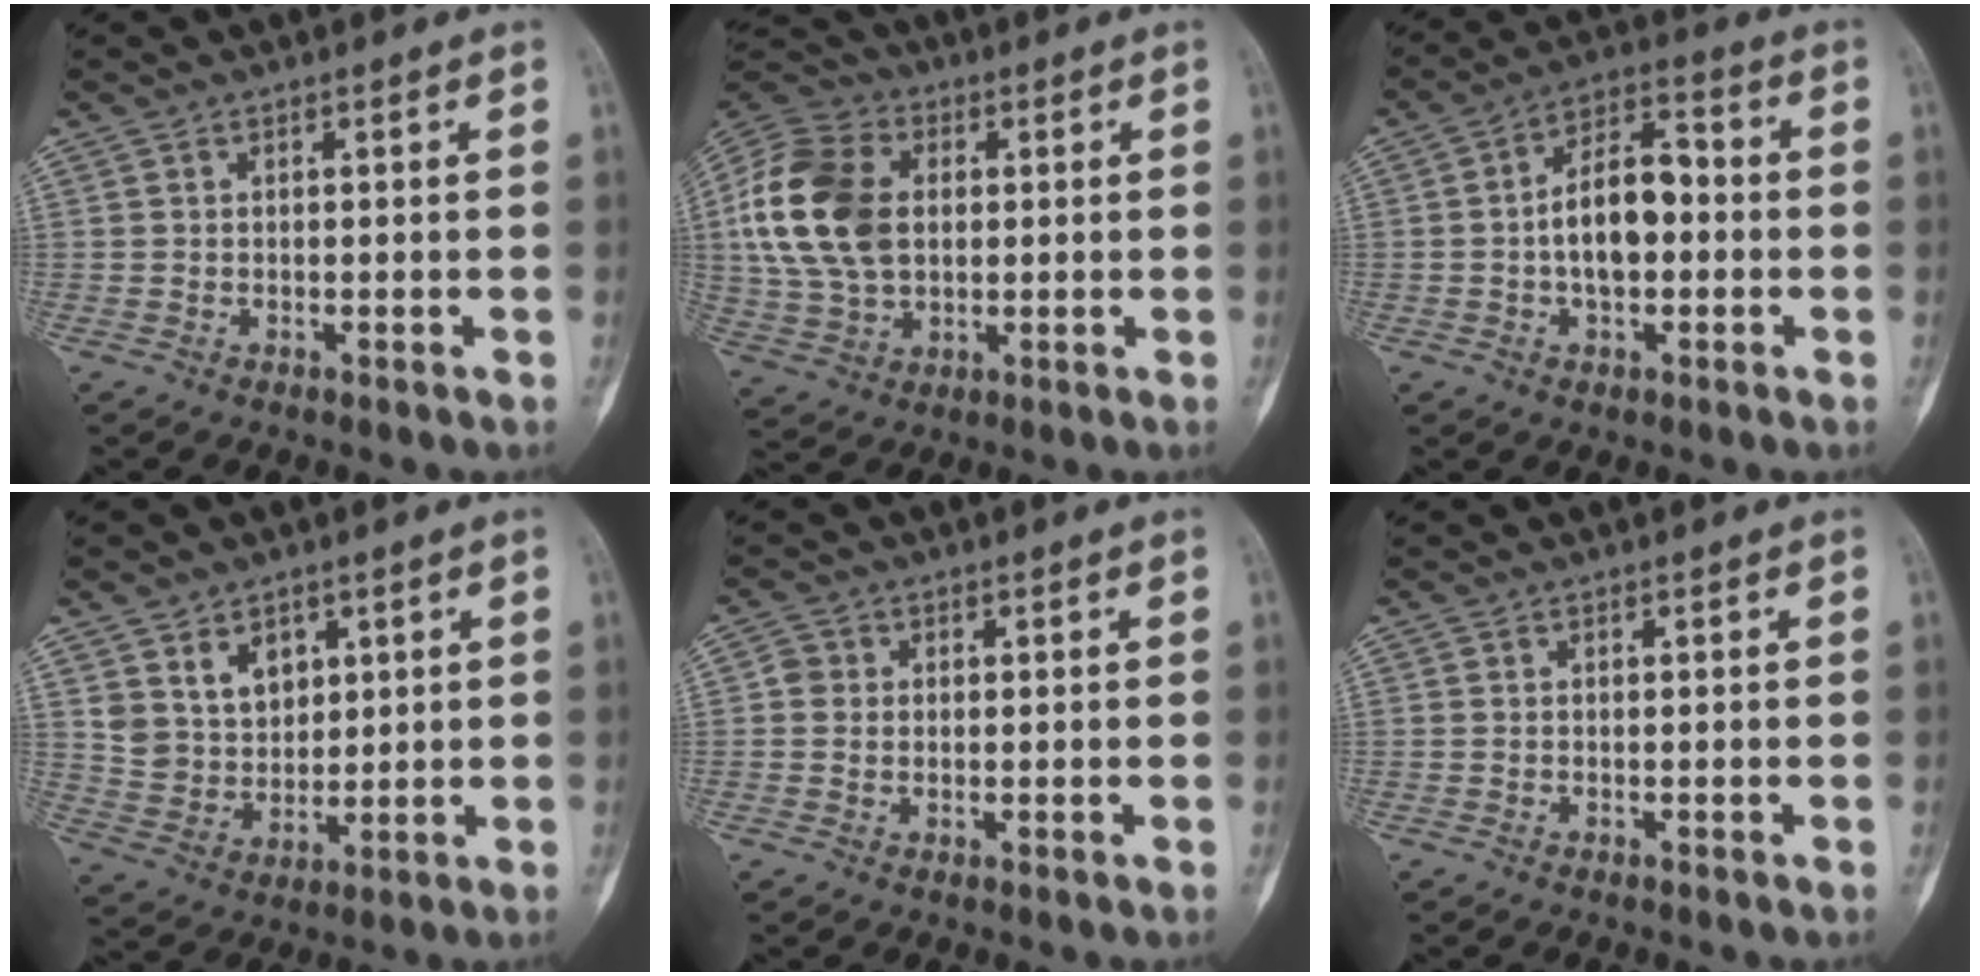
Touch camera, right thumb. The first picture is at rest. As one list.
[{"total": 18.7, "force": [2.5, 13.0, 13.2], "torque": [-0.255, 0.008, 0.045]}, {"total": 11.2, "force": [-0.7, 6.4, 9.2], "torque": [-0.136, 0.033, -0.020]}, {"total": 8.5, "force": [4.1, 6.4, 4.0], "torque": [-0.036, -0.030, 0.086]}, {"total": 2.3, "force": [0.4, 2.1, 0.7], "torque": [0.002, 0.002, 0.002]}, {"total": 0.0}]